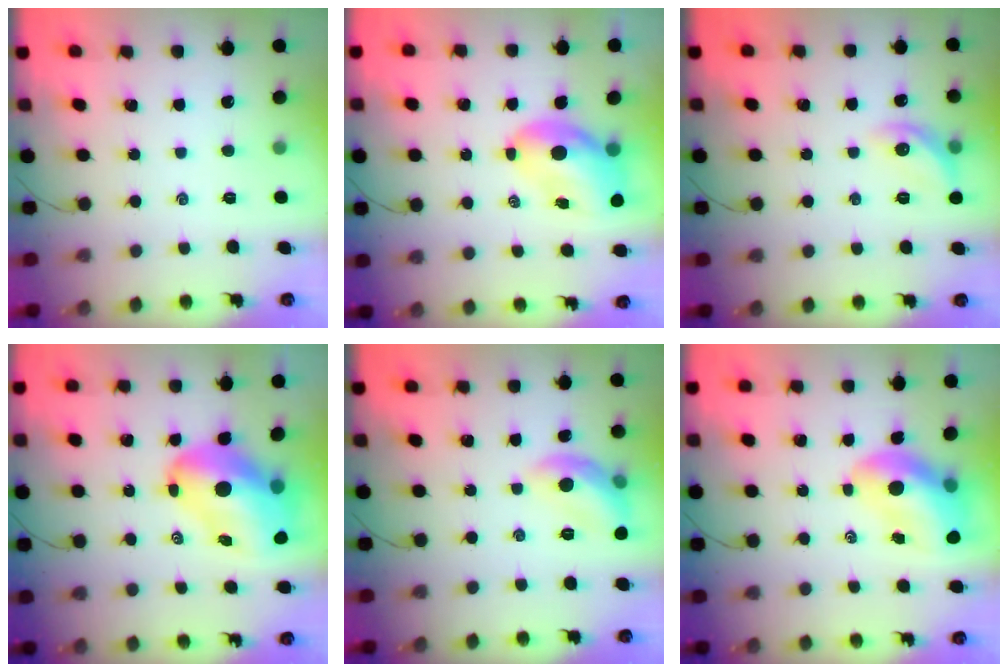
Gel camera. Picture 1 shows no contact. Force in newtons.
{"total": 7.4, "press": 7.1, "slide": 2.2}
{"total": 9.4, "press": 9.4, "slide": 0.0}
{"total": 15.9, "press": 15.2, "slide": 4.5}
{"total": 10.1, "press": 10.1, "slide": 1.0}
{"total": 12.4, "press": 11.8, "slide": 3.9}